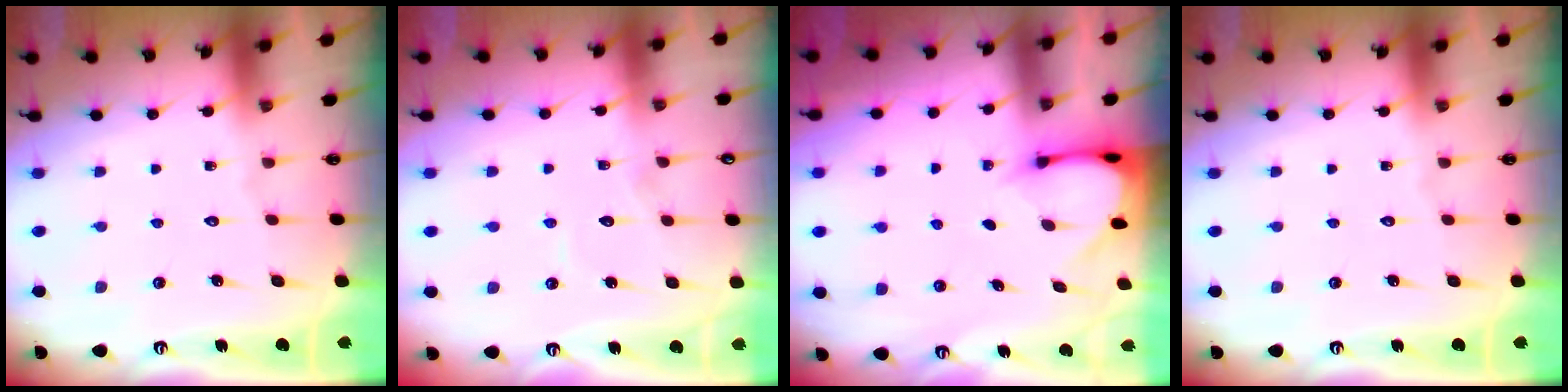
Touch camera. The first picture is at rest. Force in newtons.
{"total": 5.4, "press": 5.4, "slide": 0.5}
{"total": 2.8, "press": 2.8, "slide": 0.2}
{"total": 0.0}